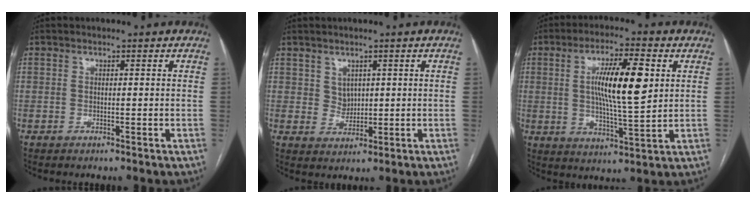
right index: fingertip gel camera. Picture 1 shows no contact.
{"total": 2.8, "force": [1.1, 2.3, 1.0], "torque": [-0.014, 0.001, 0.027]}
{"total": 11.8, "force": [2.6, 1.8, 11.4], "torque": [-0.199, 0.002, 0.044]}